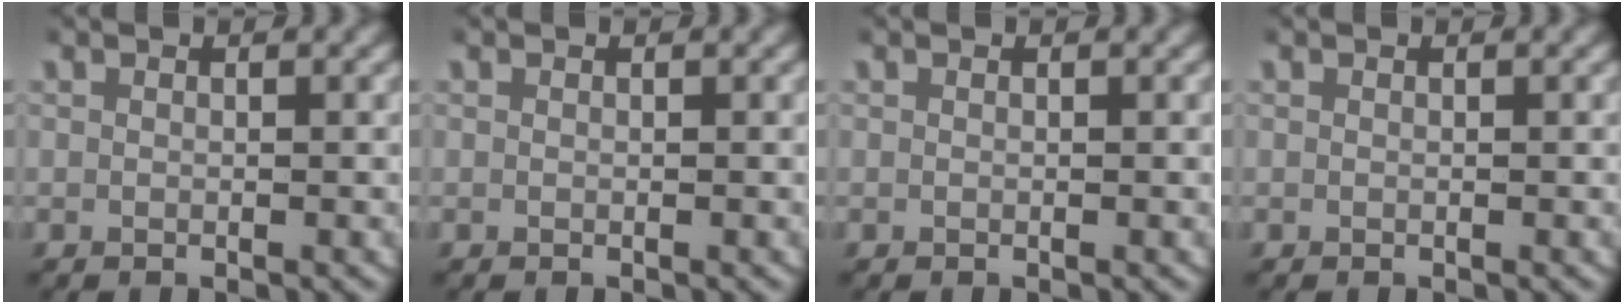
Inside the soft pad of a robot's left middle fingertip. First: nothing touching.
{"total": 0.0}
{"total": 0.0}
{"total": 0.0}